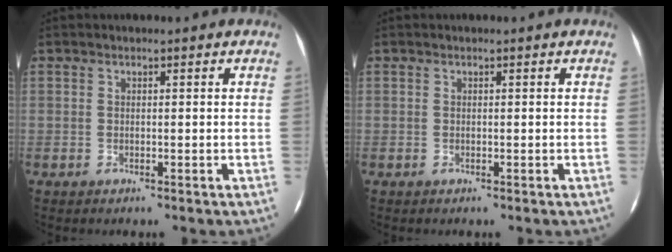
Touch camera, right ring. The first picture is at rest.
{"total": 0.0}